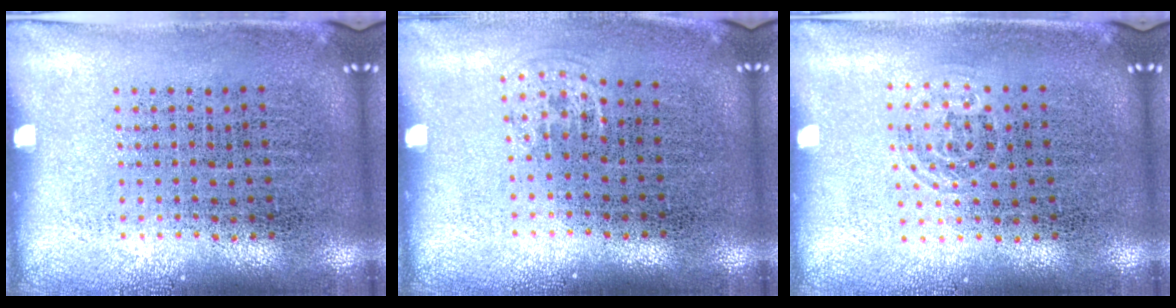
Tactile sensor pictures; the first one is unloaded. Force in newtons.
{"total": 0.6, "press": 0.5, "slide": 0.3}
{"total": 0.7, "press": 0.5, "slide": 0.5}